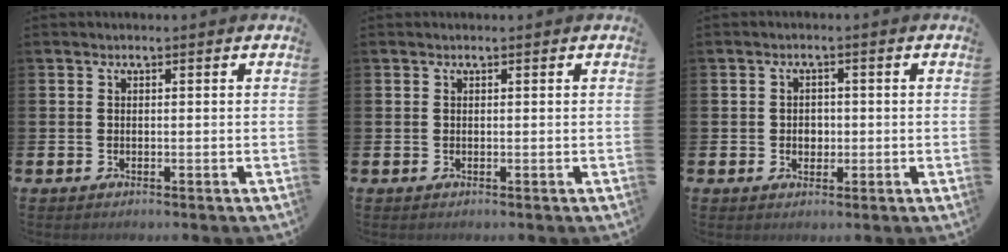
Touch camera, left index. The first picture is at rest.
{"total": 0.0}
{"total": 2.1, "force": [0.0, 1.8, 1.0], "torque": [-0.005, 0.001, -0.007]}